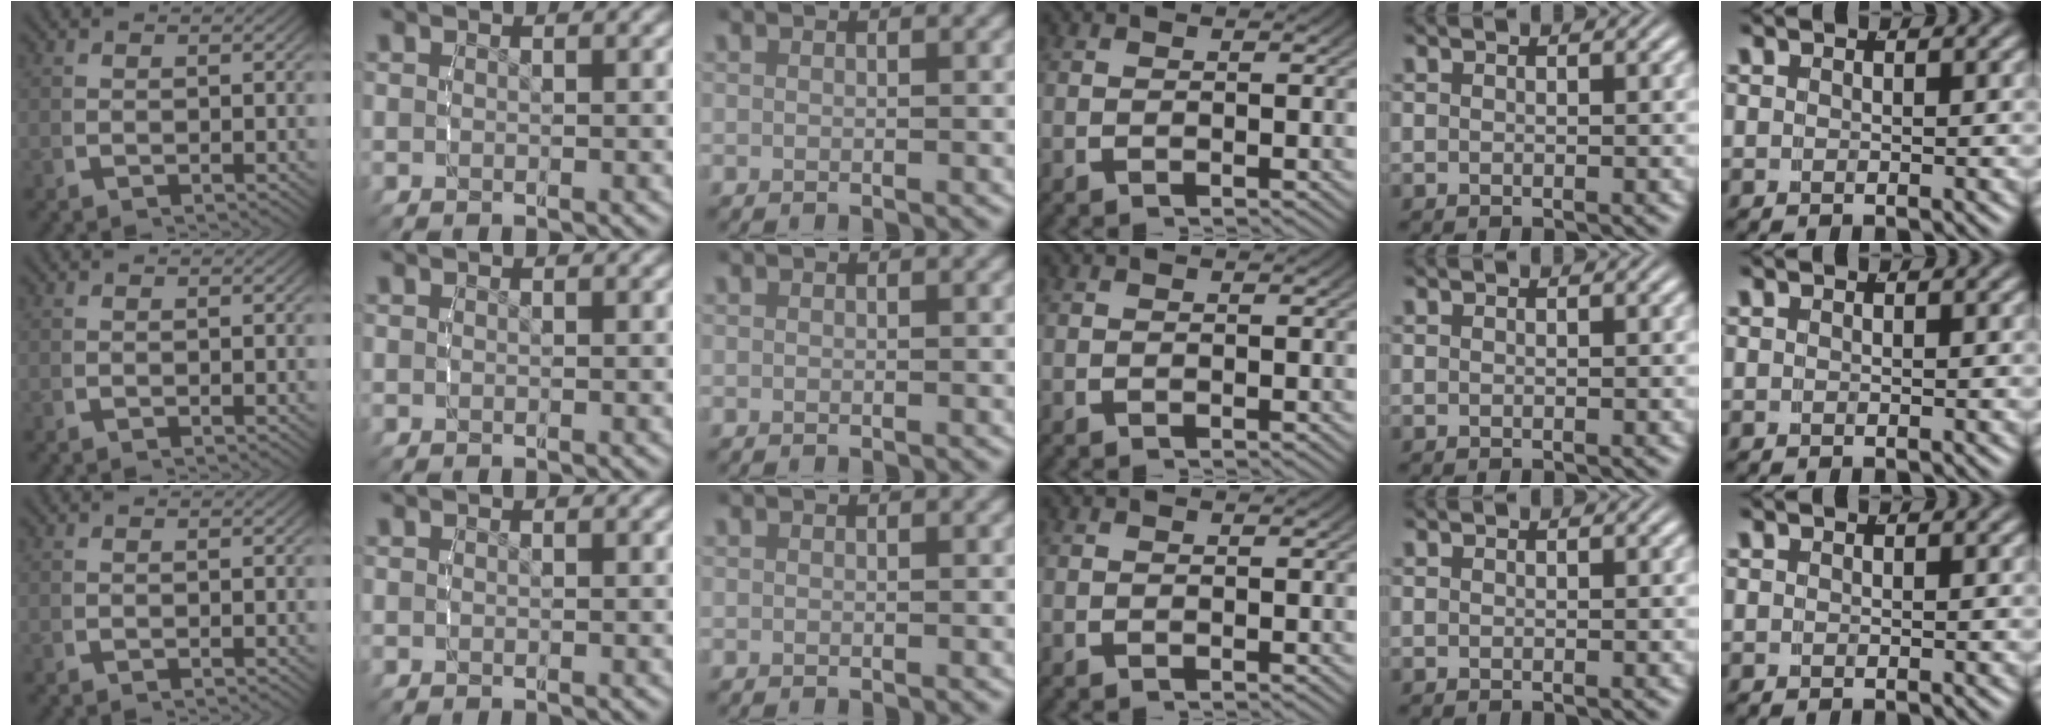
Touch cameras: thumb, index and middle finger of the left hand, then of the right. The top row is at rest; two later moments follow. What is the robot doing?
{"motion": "reach", "object": "router"}